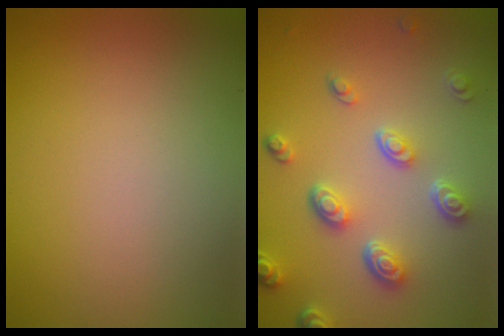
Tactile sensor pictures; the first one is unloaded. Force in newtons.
{"total": 4.6, "press": 3.5, "slide": 3.0}